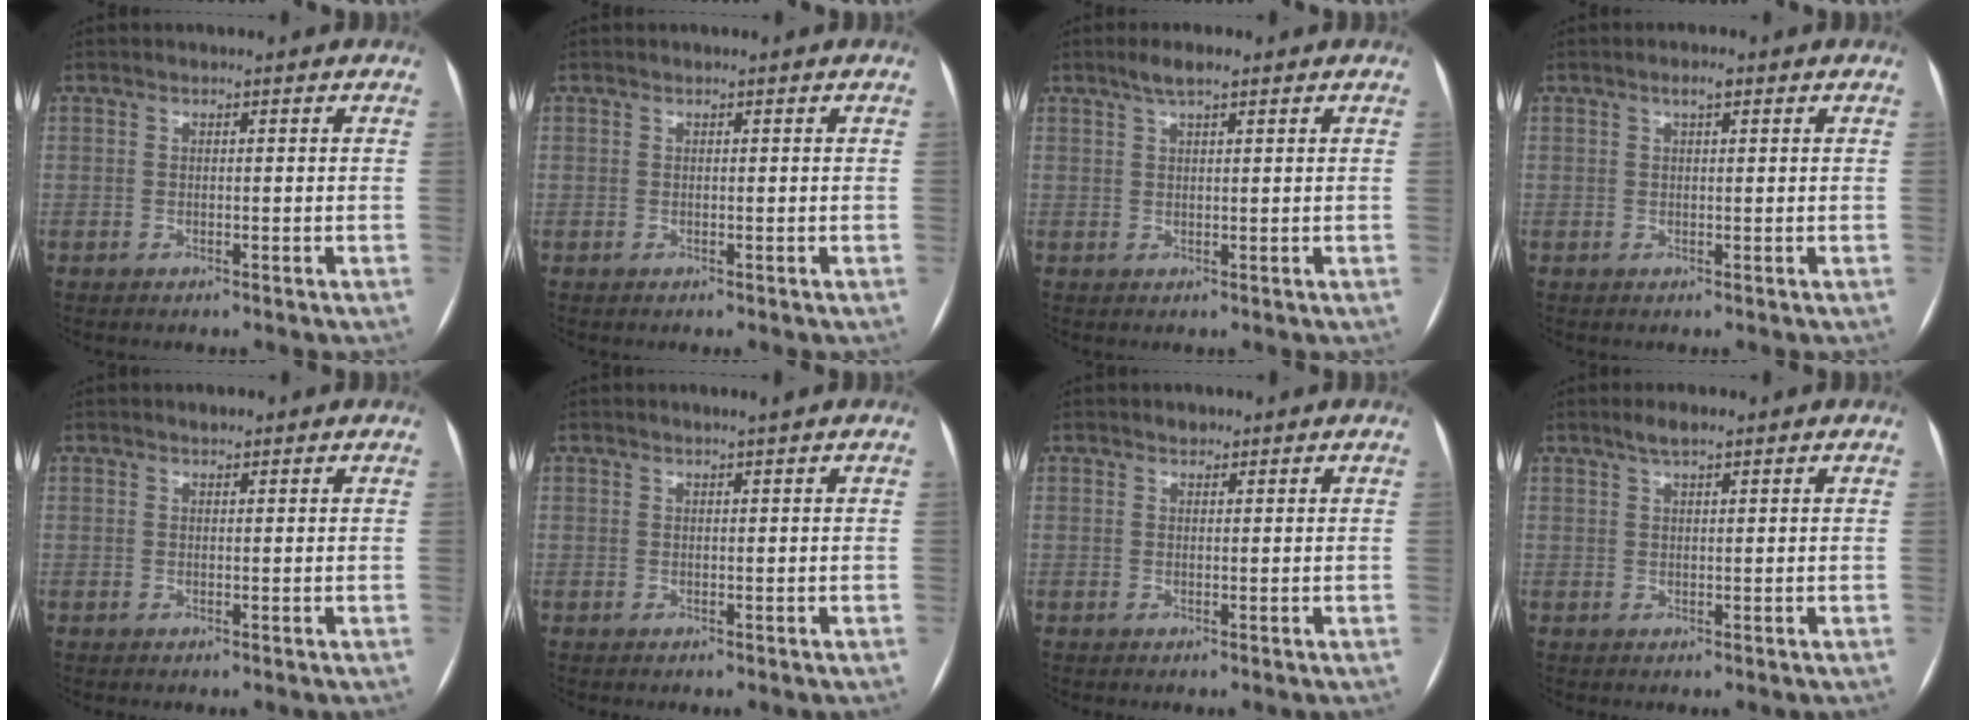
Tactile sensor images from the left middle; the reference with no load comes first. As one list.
[{"total": 0.0}, {"total": 3.2, "force": [2.2, 0.5, 2.2], "torque": [-0.046, 0.011, 0.040]}, {"total": 1.7, "force": [0.9, 0.4, 1.3], "torque": [-0.024, 0.007, 0.014]}, {"total": 0.9, "force": [0.8, 0.4, 0.4], "torque": [-0.011, 0.005, 0.012]}, {"total": 0.9, "force": [0.7, -0.2, 0.5], "torque": [-0.011, -0.001, 0.016]}, {"total": 1.0, "force": [0.8, 0.6, 0.3], "torque": [-0.006, 0.003, 0.011]}, {"total": 2.6, "force": [1.9, 0.4, 1.7], "torque": [-0.035, 0.009, 0.035]}]